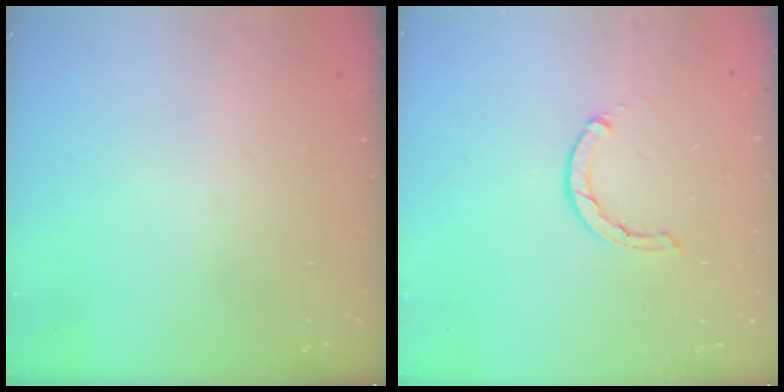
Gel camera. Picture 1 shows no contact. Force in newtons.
{"total": 1.6, "press": 1.5, "slide": 0.4}